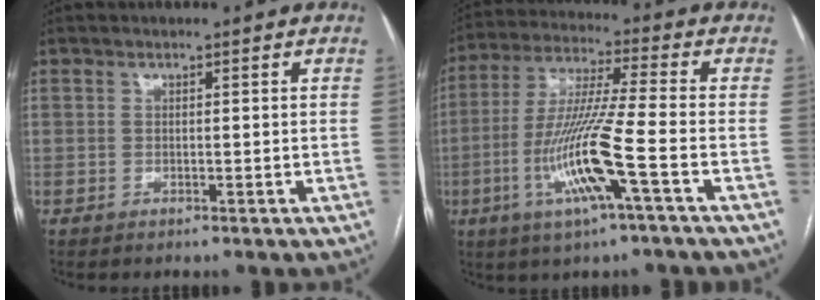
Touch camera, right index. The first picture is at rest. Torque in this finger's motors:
{"motor_torque": [1.27, -0.87, 0.37, 0.21]}